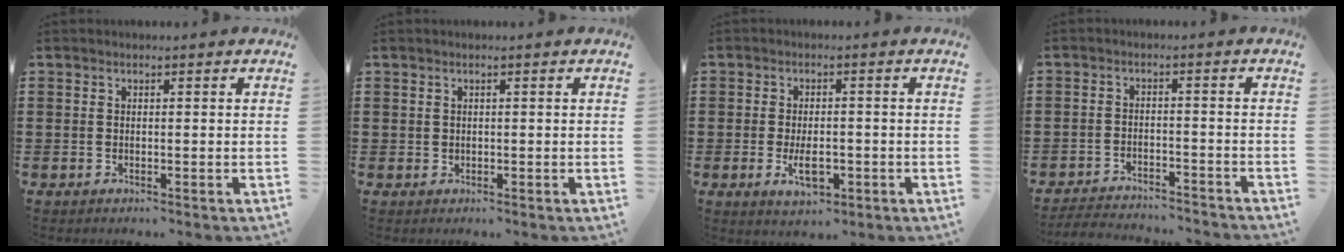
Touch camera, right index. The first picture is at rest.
{"total": 0.6, "force": [0.4, 0.4, 0.2], "torque": [-0.007, 0.000, 0.008]}
{"total": 5.0, "force": [-1.5, 2.5, 4.1], "torque": [-0.076, -0.004, -0.031]}
{"total": 3.5, "force": [-3.5, 0.2, 0.1], "torque": [-0.011, 0.001, -0.077]}